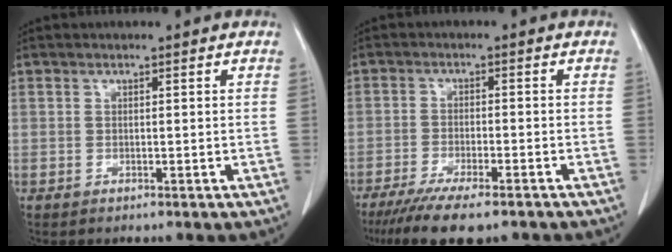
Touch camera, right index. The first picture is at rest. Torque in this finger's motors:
{"motor_torque": [1.04, -1.07, 0.49, 0.14]}